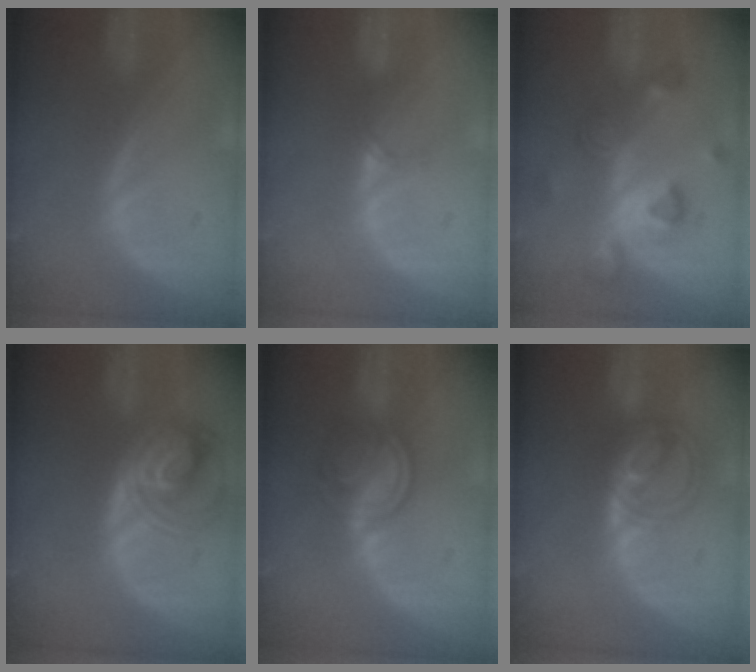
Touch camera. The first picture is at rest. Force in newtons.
{"total": 1.9, "press": 1.5, "slide": 1.2}
{"total": 7.8, "press": 7.0, "slide": 3.6}
{"total": 7.2, "press": 6.8, "slide": 2.5}
{"total": 5.6, "press": 5.6, "slide": 0.6}
{"total": 5.7, "press": 5.6, "slide": 0.4}